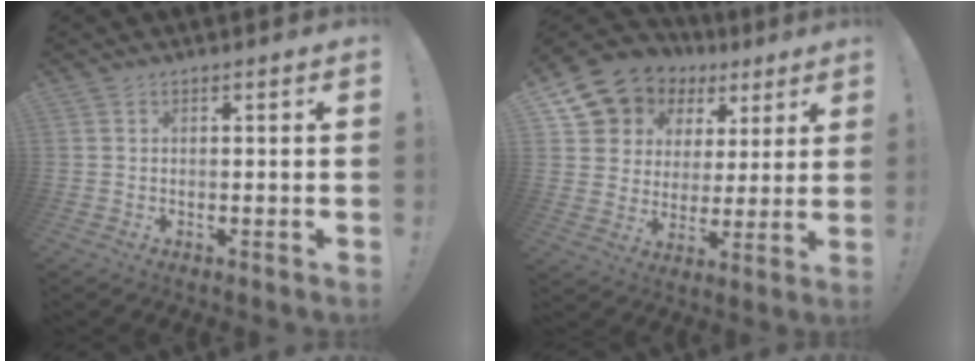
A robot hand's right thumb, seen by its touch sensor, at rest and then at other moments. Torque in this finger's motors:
{"motor_torque": [0.13, 0.44, 0.35, -0.01, 0.33]}